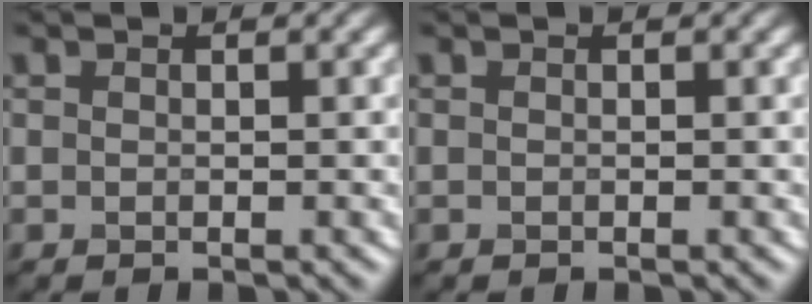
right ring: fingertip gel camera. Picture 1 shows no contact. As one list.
[{"total": 0.0}]